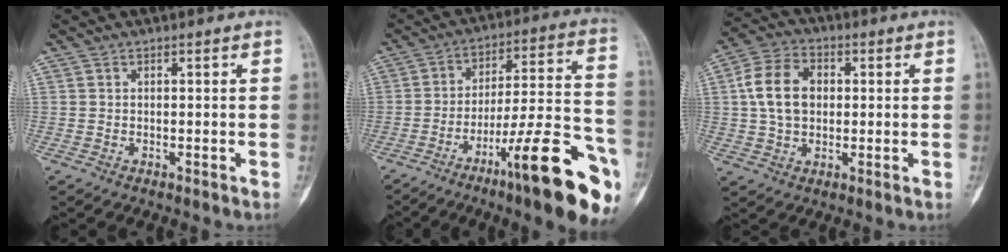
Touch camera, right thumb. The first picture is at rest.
{"total": 22.3, "force": [-11.5, 4.2, 18.7], "torque": [-0.240, 0.069, -0.174]}
{"total": 10.7, "force": [1.3, 7.6, 7.3], "torque": [-0.123, 0.014, 0.017]}